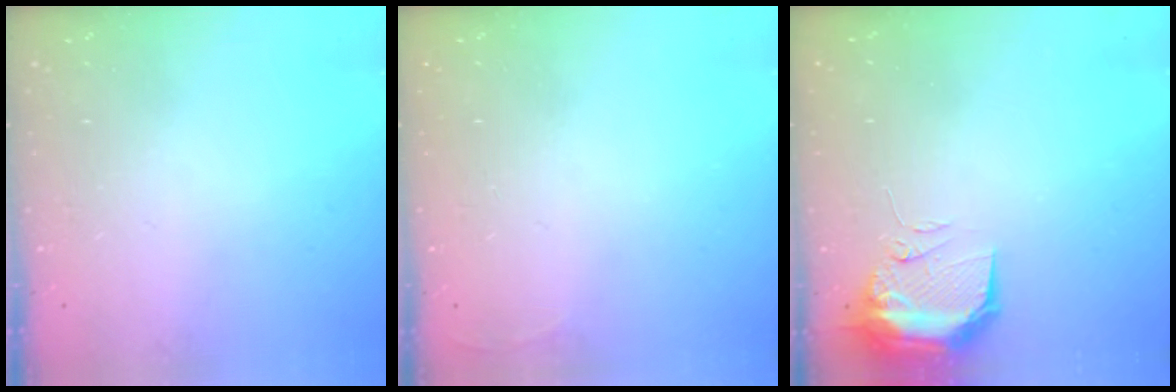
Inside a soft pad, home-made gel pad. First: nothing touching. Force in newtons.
{"total": 2.7, "press": 2.6, "slide": 1.0}
{"total": 10.0, "press": 9.9, "slide": 1.6}